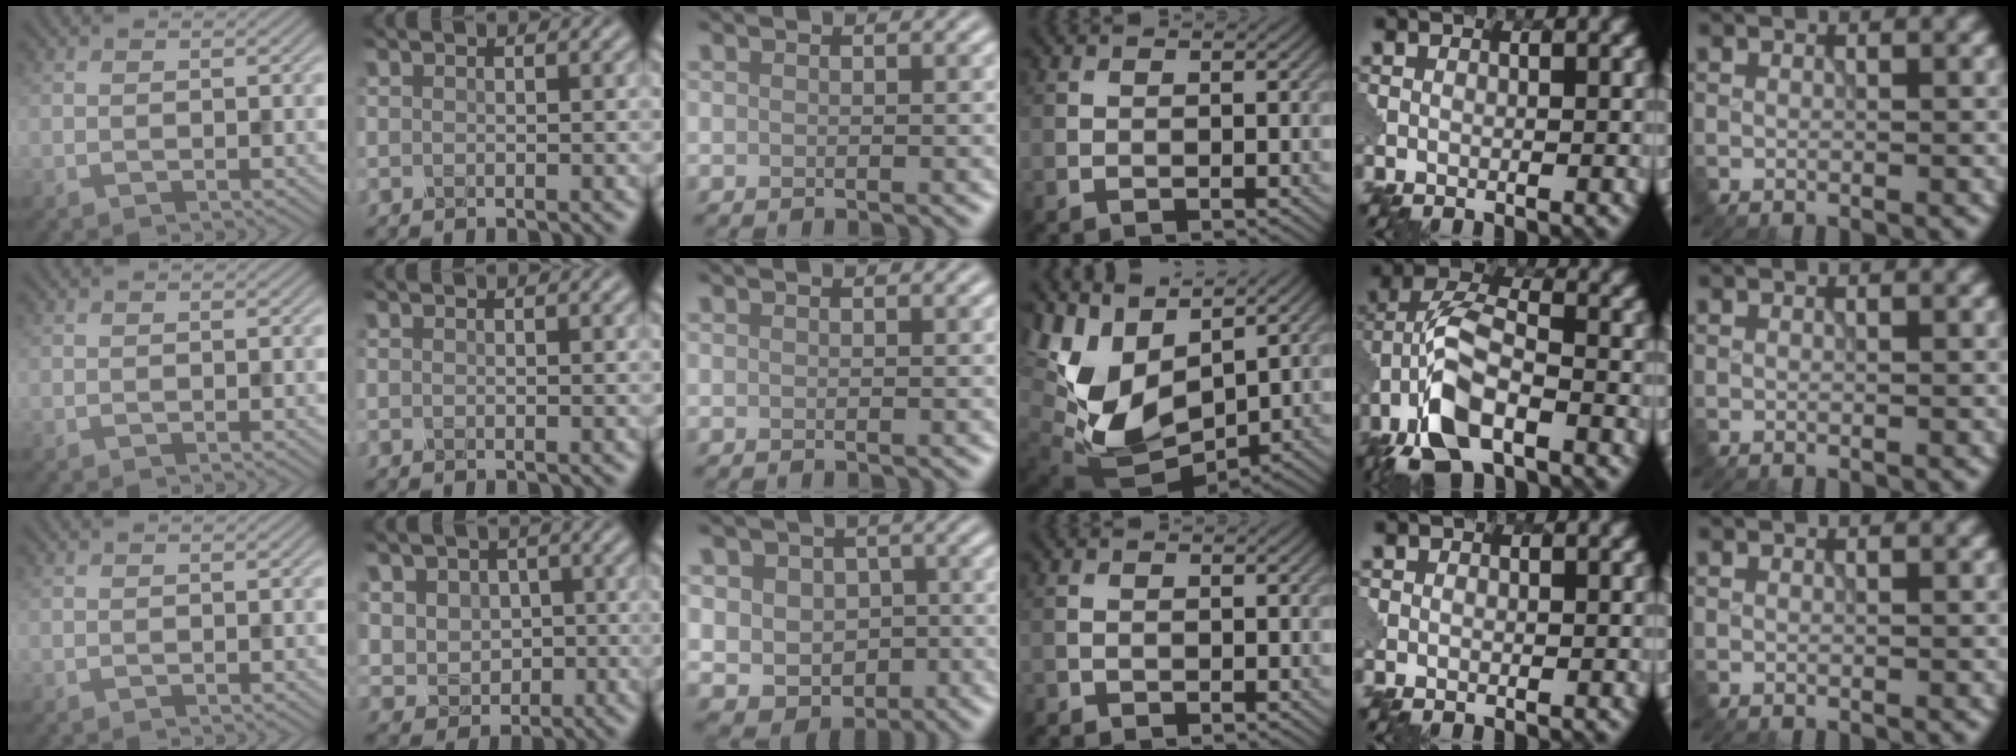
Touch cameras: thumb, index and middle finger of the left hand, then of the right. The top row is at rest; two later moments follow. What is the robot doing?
{"motion": "insert", "object": "pin"}